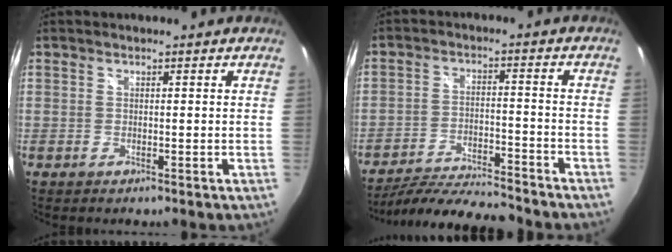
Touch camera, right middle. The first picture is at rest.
{"total": 14.2, "force": [-13.1, 1.3, 5.3], "torque": [-0.117, -0.010, -0.211]}